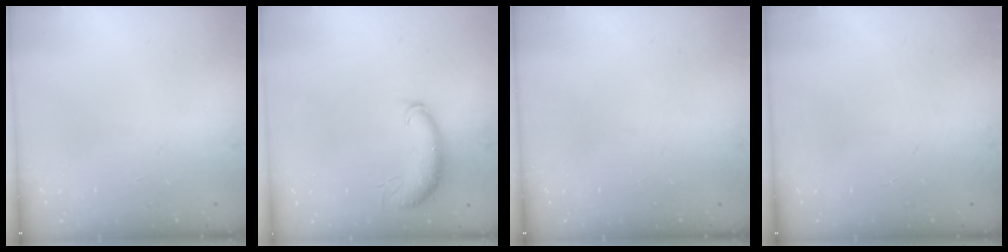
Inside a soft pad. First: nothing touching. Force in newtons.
{"total": 8.7, "press": 8.6, "slide": 1.2}
{"total": 0.0}
{"total": 0.0}